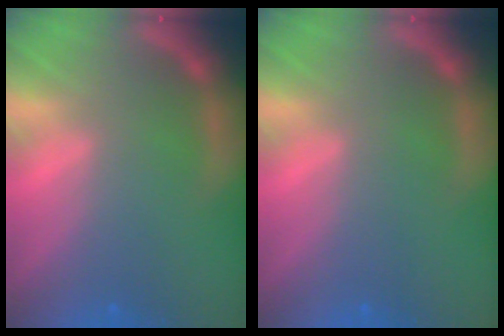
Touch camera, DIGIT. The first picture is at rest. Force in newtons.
{"total": 0.0}